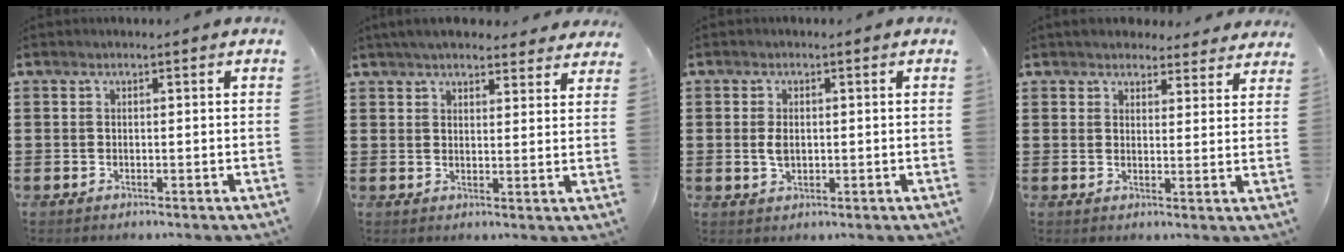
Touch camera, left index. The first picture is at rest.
{"total": 4.9, "force": [4.6, 0.9, 1.6], "torque": [-0.043, -0.009, 0.085]}
{"total": 2.7, "force": [0.1, 1.5, 2.2], "torque": [-0.053, 0.002, -0.001]}
{"total": 3.7, "force": [3.6, 0.8, 0.5], "torque": [-0.011, -0.013, 0.067]}